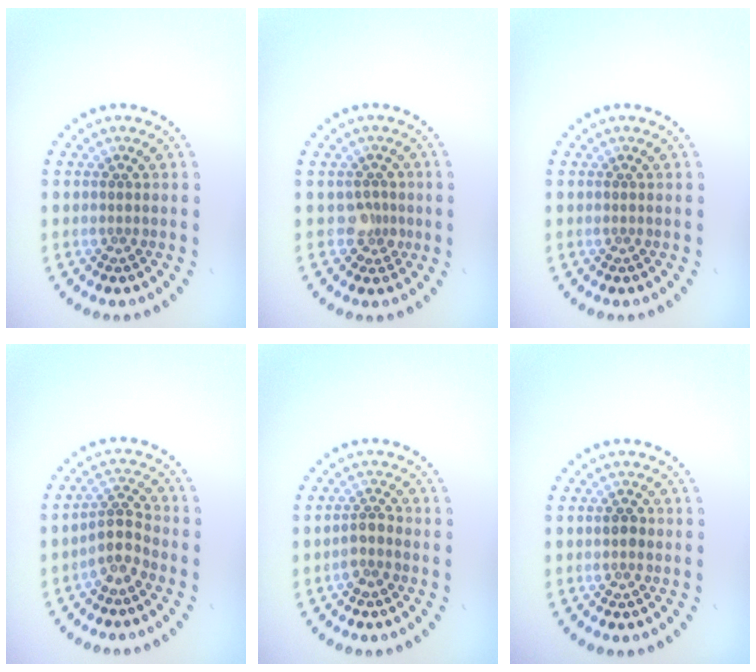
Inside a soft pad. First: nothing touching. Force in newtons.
{"total": 1.8, "press": 1.5, "slide": 1.1}
{"total": 0.0}
{"total": 2.8, "press": 2.0, "slide": 2.0}
{"total": 1.8, "press": 1.5, "slide": 1.1}
{"total": 1.0, "press": 1.0, "slide": 0.2}